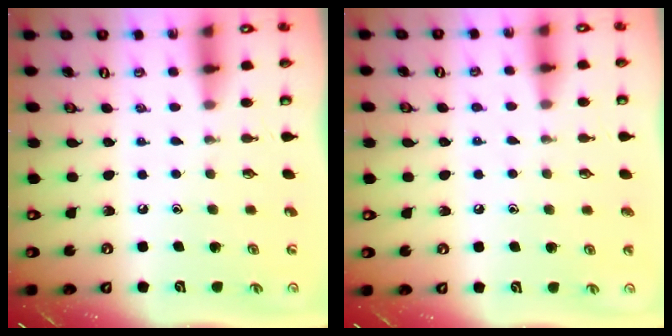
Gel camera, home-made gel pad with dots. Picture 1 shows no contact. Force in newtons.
{"total": 5.0, "press": 4.9, "slide": 1.0}